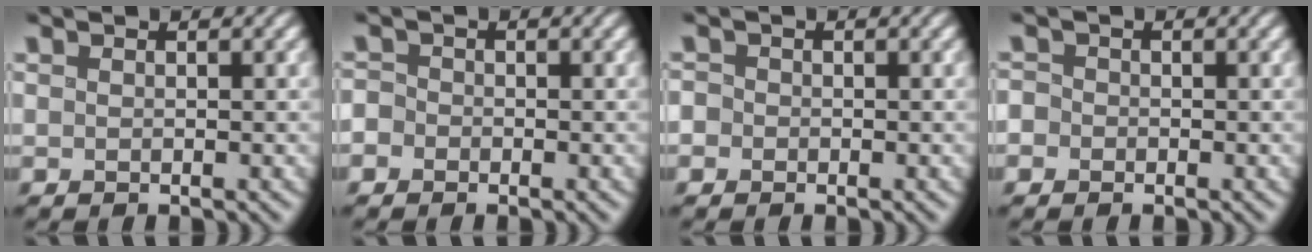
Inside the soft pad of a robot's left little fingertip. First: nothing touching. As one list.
[{"total": 3.3, "force": [-1.4, 2.9, 0.7], "torque": [-0.005, 0.009, -0.052]}, {"total": 2.9, "force": [-0.6, 2.7, 0.9], "torque": [-0.003, 0.014, -0.038]}, {"total": 3.0, "force": [-1.0, 2.7, 0.8], "torque": [-0.002, 0.011, -0.045]}]